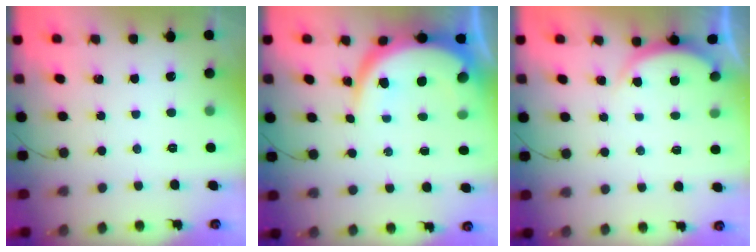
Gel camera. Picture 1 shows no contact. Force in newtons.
{"total": 10.9, "press": 10.9, "slide": 0.9}
{"total": 2.1, "press": 2.0, "slide": 0.5}